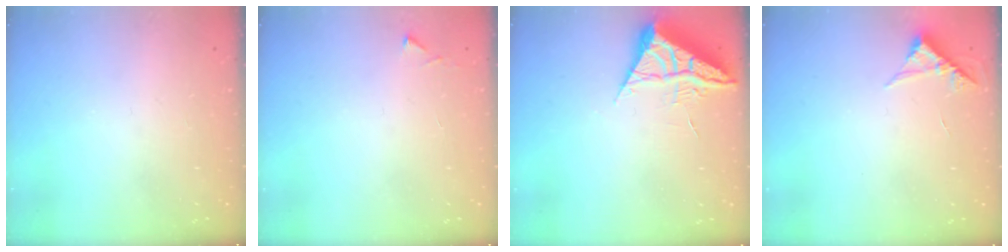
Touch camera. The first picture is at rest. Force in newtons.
{"total": 4.8, "press": 4.8, "slide": 0.6}
{"total": 5.9, "press": 5.9, "slide": 0.6}
{"total": 4.6, "press": 4.6, "slide": 0.3}